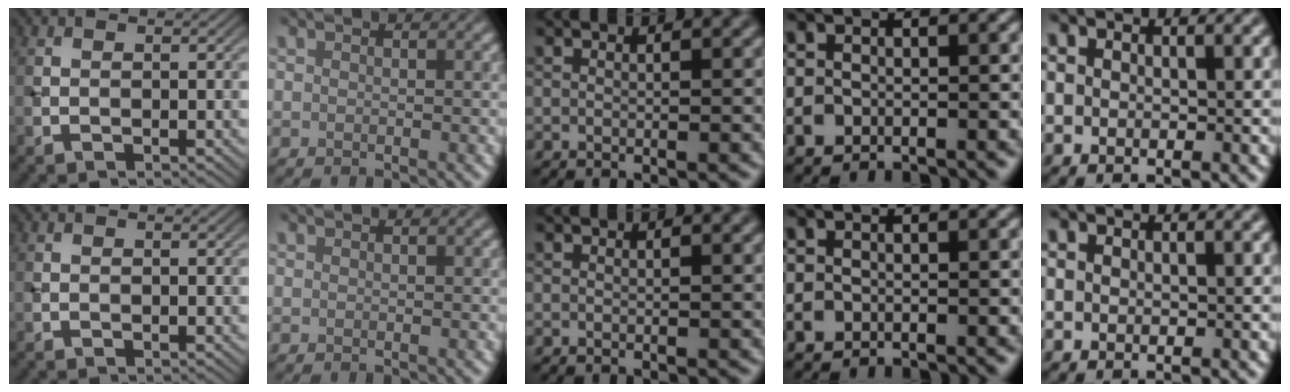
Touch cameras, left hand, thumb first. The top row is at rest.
{}